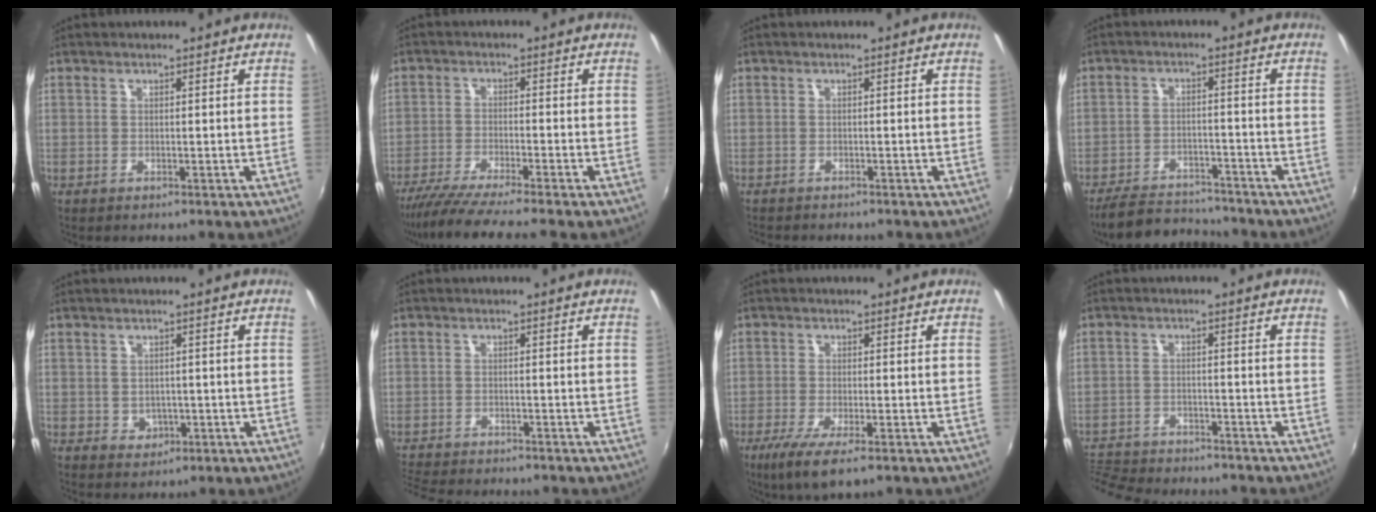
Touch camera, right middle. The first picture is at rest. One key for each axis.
{"total": 9.7, "fx": -8.4, "fy": -1.3, "fz": 4.6, "tx": -0.101, "ty": -0.033, "tz": -0.144}
{"total": 2.1, "fx": -2.0, "fy": 0.3, "fz": 0.6, "tx": -0.018, "ty": -0.013, "tz": -0.032}
{"total": 10.8, "fx": -10.0, "fy": 2.6, "fz": 3.2, "tx": -0.089, "ty": 0.002, "tz": -0.152}
{"total": 2.6, "fx": -0.3, "fy": 2.4, "fz": 1.0, "tx": -0.017, "ty": 0.002, "tz": 0.003}
{"total": 8.7, "fx": -8.1, "fy": 1.4, "fz": 3.0, "tx": -0.084, "ty": -0.016, "tz": -0.135}
{"total": 7.6, "fx": -4.6, "fy": 1.3, "fz": 5.9, "tx": -0.131, "ty": -0.032, "tz": -0.080}
{"total": 11.9, "fx": -10.9, "fy": 2.9, "fz": 3.9, "tx": -0.105, "ty": -0.009, "tz": -0.178}